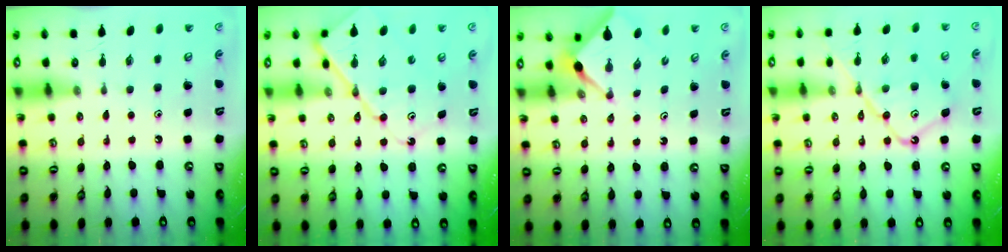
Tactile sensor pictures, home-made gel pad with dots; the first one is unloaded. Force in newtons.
{"total": 13.5, "press": 13.4, "slide": 1.2}
{"total": 3.0, "press": 3.0, "slide": 0.2}
{"total": 14.9, "press": 14.9, "slide": 1.4}